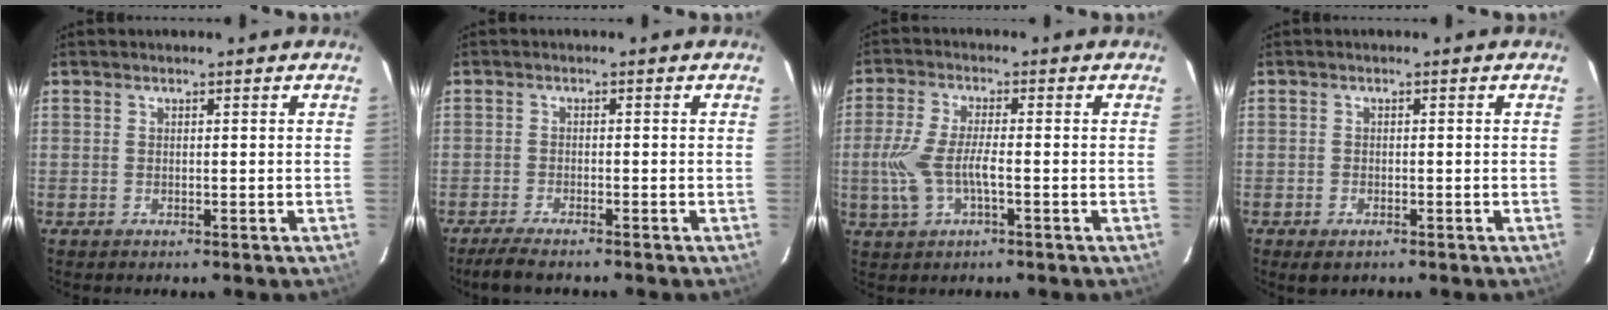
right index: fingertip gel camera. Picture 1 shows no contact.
{"total": 4.5, "force": [-3.8, 0.5, 2.3], "torque": [-0.064, -0.014, -0.071]}
{"total": 8.0, "force": [-1.8, 2.8, 7.2], "torque": [-0.161, -0.002, -0.035]}
{"total": 2.4, "force": [-1.5, 1.3, 1.3], "torque": [-0.027, -0.007, -0.025]}